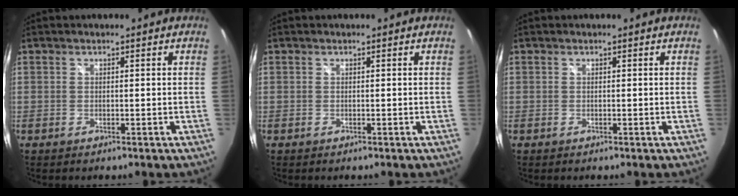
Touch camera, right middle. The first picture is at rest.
{"total": 0.0}
{"total": 0.0}